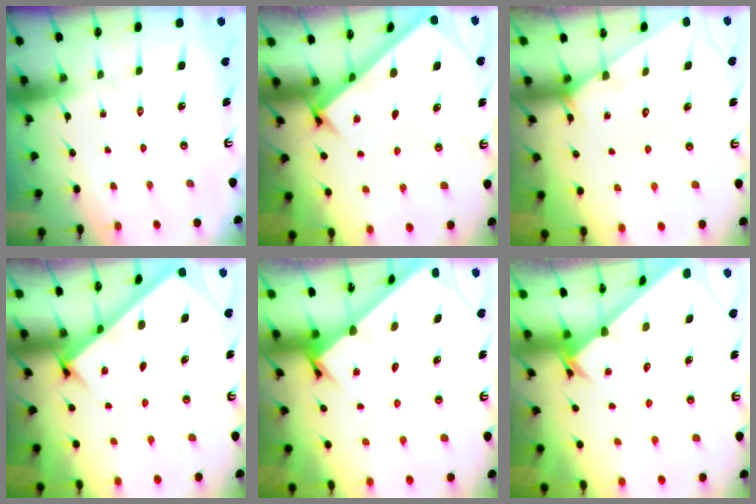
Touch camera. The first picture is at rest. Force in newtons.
{"total": 2.5, "press": 2.5, "slide": 0.3}
{"total": 4.4, "press": 4.4, "slide": 0.2}
{"total": 2.6, "press": 2.6, "slide": 0.3}
{"total": 1.9, "press": 1.9, "slide": 0.1}
{"total": 2.6, "press": 2.6, "slide": 0.2}